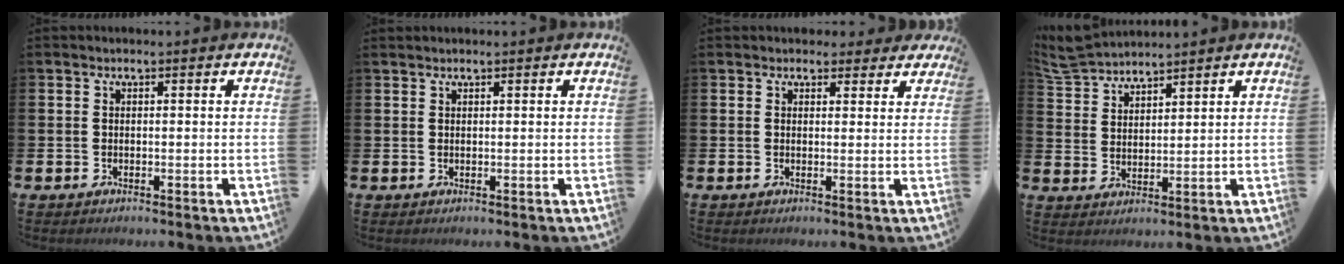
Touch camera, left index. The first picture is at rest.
{"total": 0.7, "force": [0.7, 0.1, 0.0], "torque": [0.008, -0.002, 0.011]}
{"total": 2.3, "force": [2.0, 1.2, -0.1], "torque": [0.016, -0.007, 0.031]}
{"total": 5.1, "force": [5.1, 0.5, 0.3], "torque": [-0.031, -0.020, 0.096]}